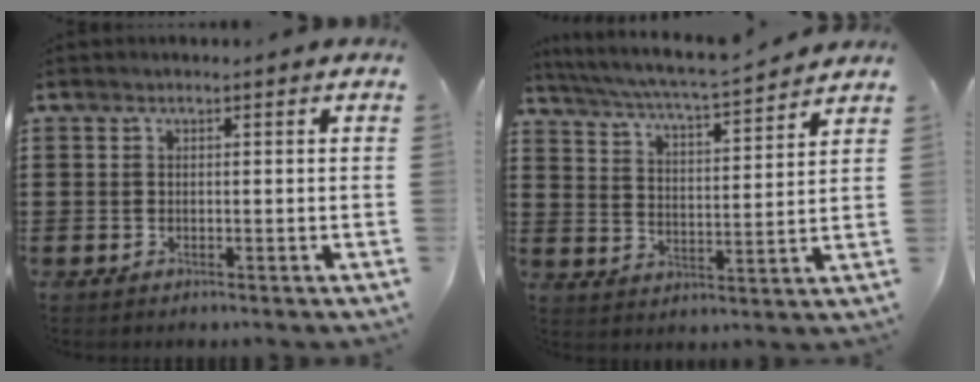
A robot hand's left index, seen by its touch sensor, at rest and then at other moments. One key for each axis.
{"total": 5.3, "fx": 4.9, "fy": -0.3, "fz": 2.1, "tx": -0.062, "ty": -0.036, "tz": 0.078}